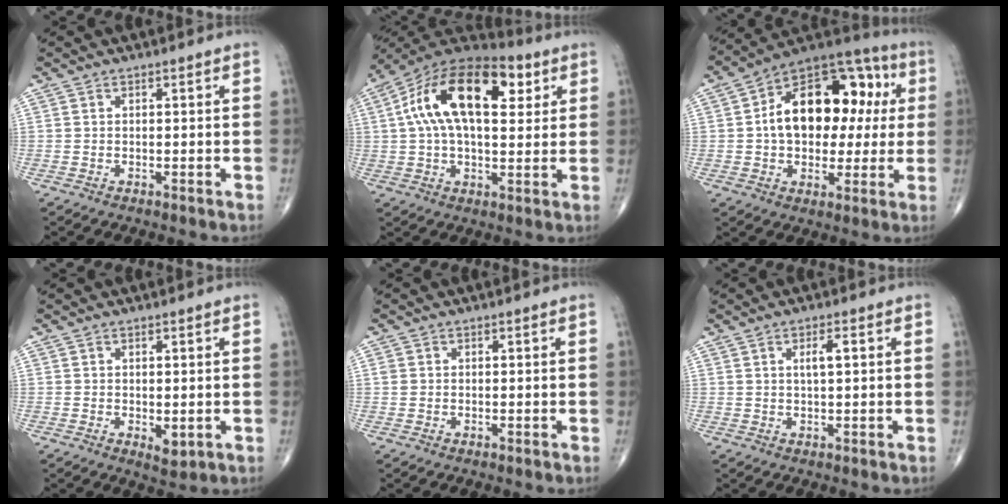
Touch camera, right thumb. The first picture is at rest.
{"total": 21.4, "force": [6.1, 10.9, 17.4], "torque": [-0.291, 0.022, 0.092]}
{"total": 21.6, "force": [2.7, 13.6, 16.6], "torque": [-0.203, 0.035, 0.036]}
{"total": 2.5, "force": [-0.3, 1.3, 2.1], "torque": [-0.023, -0.008, -0.001]}
{"total": 0.9, "force": [0.1, 0.9, 0.3], "torque": [-0.003, 0.001, 0.003]}
{"total": 2.6, "force": [0.8, 0.6, 2.4], "torque": [-0.046, 0.000, 0.014]}